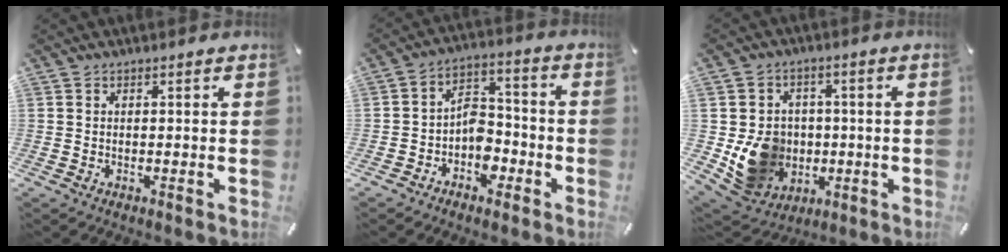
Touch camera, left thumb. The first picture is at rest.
{"total": 7.7, "force": [-3.3, 5.8, 3.9], "torque": [-0.060, 0.023, -0.058]}
{"total": 12.4, "force": [-1.5, 11.4, 4.6], "torque": [-0.094, 0.008, -0.014]}